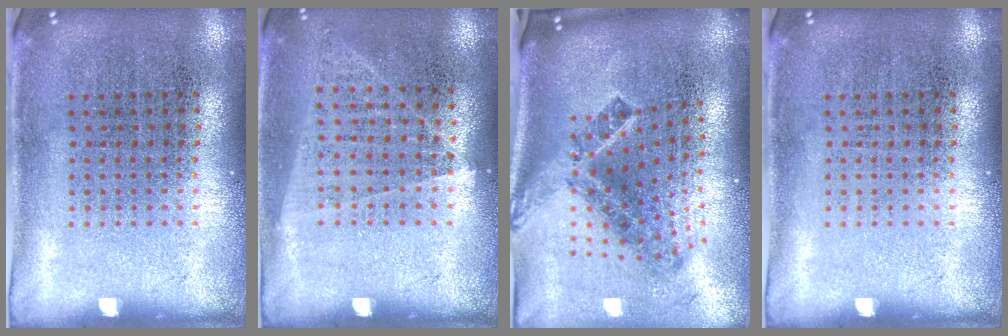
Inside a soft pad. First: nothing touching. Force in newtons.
{"total": 1.0, "press": 0.9, "slide": 0.4}
{"total": 2.2, "press": 1.4, "slide": 1.7}
{"total": 0.0}